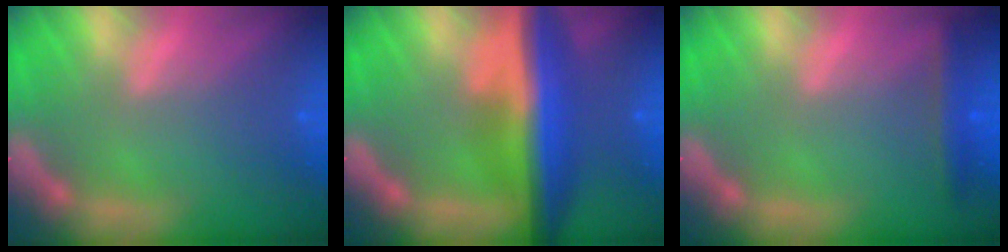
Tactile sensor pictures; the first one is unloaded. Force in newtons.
{"total": 9.5}
{"total": 2.4}